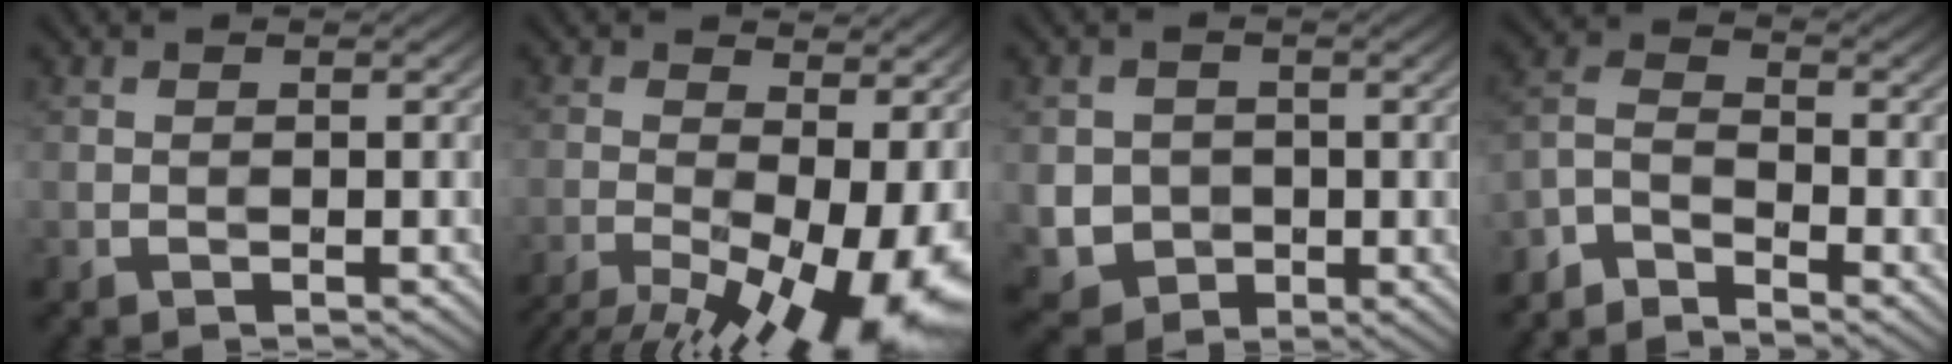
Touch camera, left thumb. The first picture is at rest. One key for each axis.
{"total": 15.4, "fx": -6.1, "fy": 6.5, "fz": 12.6, "tx": -0.194, "ty": -0.011, "tz": -0.077}
{"total": 4.1, "fx": 0.0, "fy": 3.9, "fz": 1.0, "tx": -0.039, "ty": -0.015, "tz": 0.002}
{"total": 5.0, "fx": -4.4, "fy": 1.4, "fz": 2.0, "tx": -0.045, "ty": -0.004, "tz": -0.103}